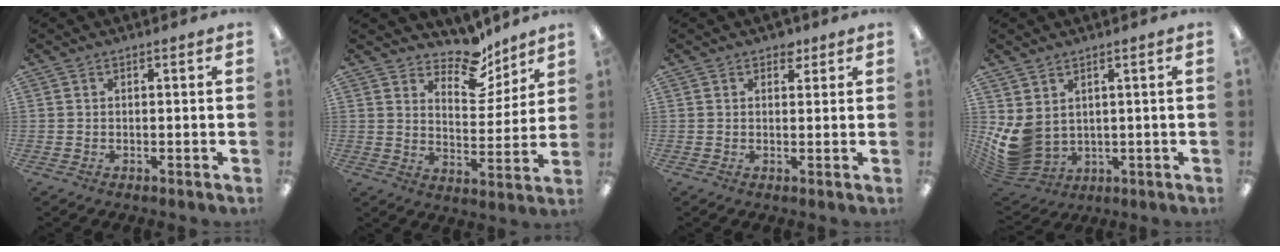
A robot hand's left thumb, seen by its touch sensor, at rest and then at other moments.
{"total": 11.3, "force": [9.4, 4.9, 3.9], "torque": [-0.049, -0.072, 0.170]}
{"total": 2.5, "force": [1.7, 1.7, 0.9], "torque": [-0.004, -0.003, 0.028]}
{"total": 8.2, "force": [1.5, 6.4, 4.8], "torque": [-0.130, -0.018, 0.033]}